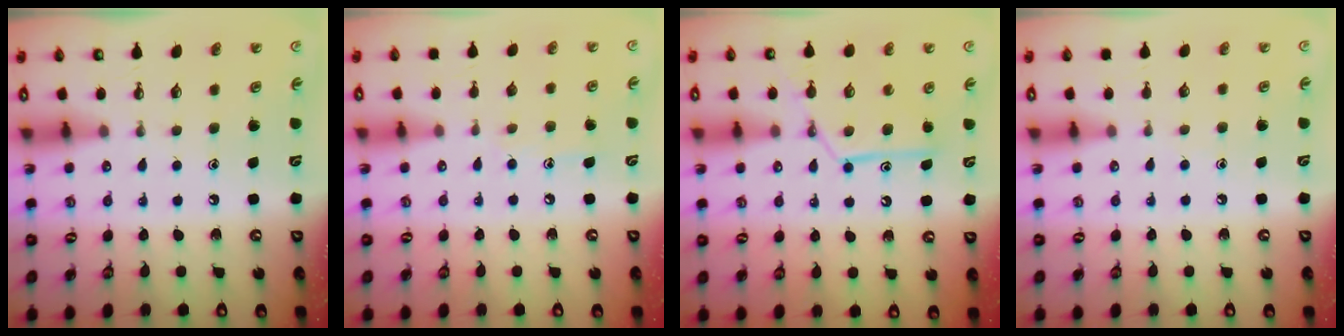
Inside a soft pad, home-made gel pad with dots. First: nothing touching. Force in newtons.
{"total": 6.1, "press": 6.1, "slide": 0.3}
{"total": 12.2, "press": 12.2, "slide": 0.9}
{"total": 3.1, "press": 3.1, "slide": 0.4}